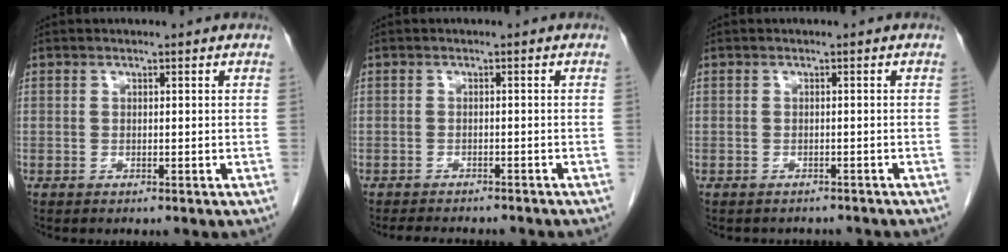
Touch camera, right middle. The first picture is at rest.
{"total": 7.5, "force": [-6.7, 1.8, 2.9], "torque": [-0.040, -0.003, -0.086]}
{"total": 3.7, "force": [-3.3, 1.5, 0.6], "torque": [-0.009, 0.000, -0.038]}